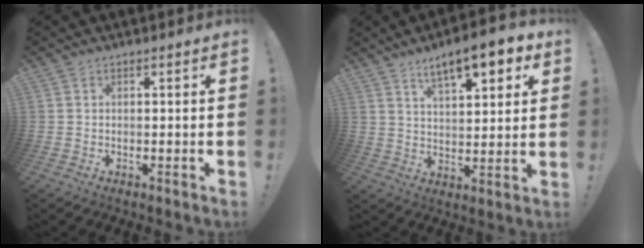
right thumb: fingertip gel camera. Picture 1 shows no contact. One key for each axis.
{"total": 11.3, "fx": 7.1, "fy": 3.4, "fz": 8.1, "tx": -0.127, "ty": -0.037, "tz": 0.118}